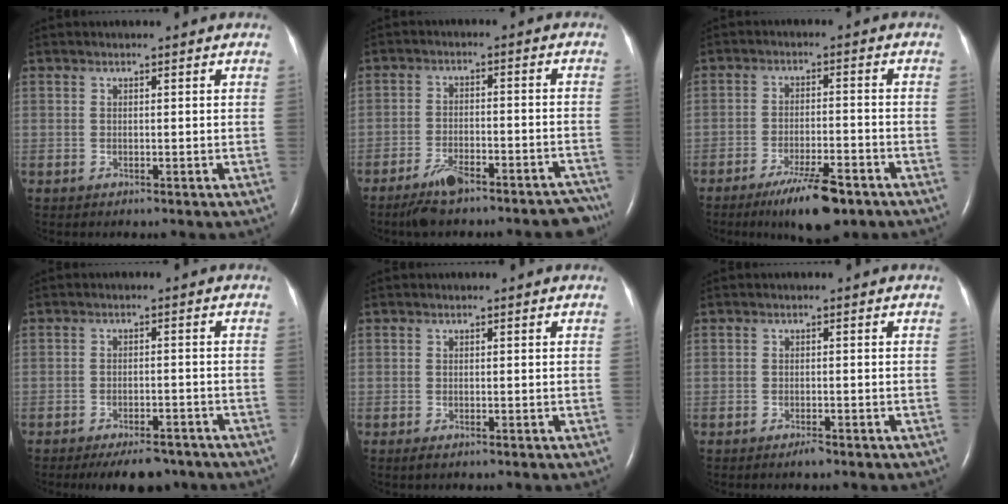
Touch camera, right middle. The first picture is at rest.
{"total": 9.8, "force": [-8.4, 2.1, 4.6], "torque": [-0.050, 0.009, -0.133]}
{"total": 8.8, "force": [-6.0, 1.7, 6.3], "torque": [-0.111, -0.013, -0.096]}
{"total": 7.3, "force": [-6.0, 2.7, 3.2], "torque": [-0.039, -0.001, -0.086]}
{"total": 0.7, "force": [-0.4, 0.3, 0.5], "torque": [-0.008, -0.001, -0.005]}
{"total": 1.3, "force": [-1.1, 0.2, 0.8], "torque": [-0.020, -0.002, -0.015]}